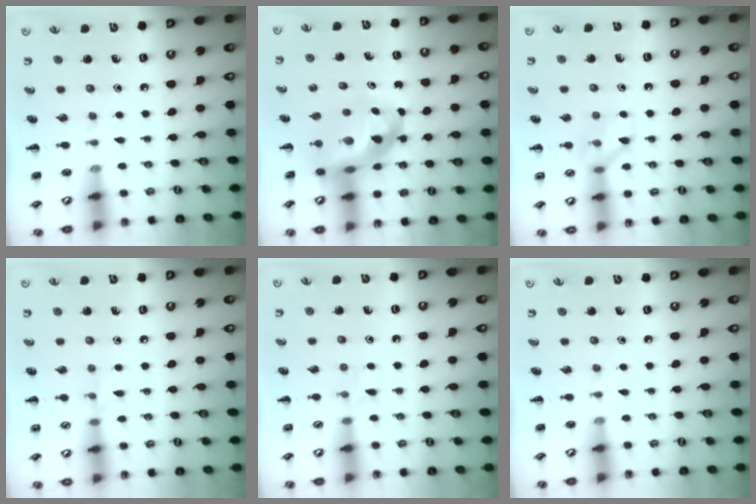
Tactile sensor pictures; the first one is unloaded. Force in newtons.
{"total": 11.5, "press": 11.1, "slide": 3.1}
{"total": 8.4, "press": 8.3, "slide": 0.5}
{"total": 4.6, "press": 4.3, "slide": 1.7}
{"total": 5.0, "press": 4.8, "slide": 1.6}
{"total": 0.0}